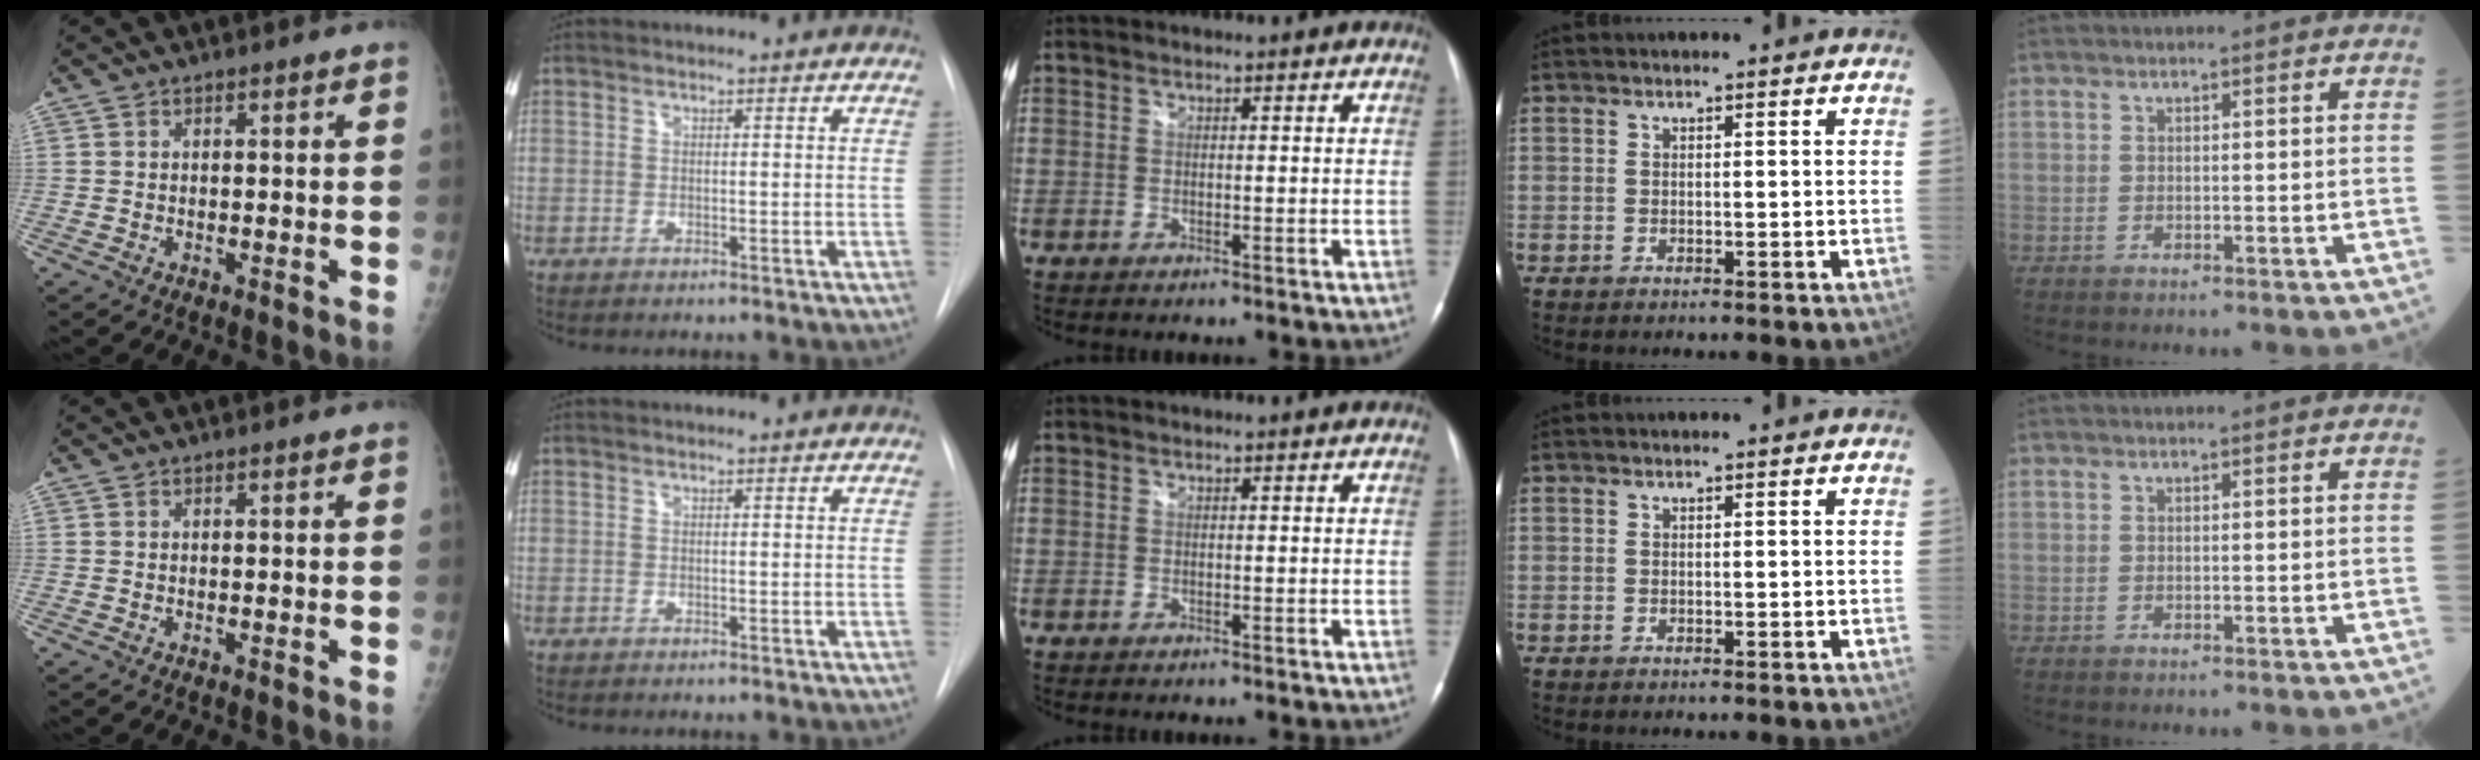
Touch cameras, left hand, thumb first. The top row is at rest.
{}